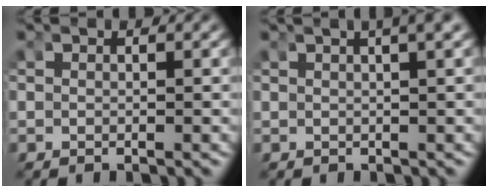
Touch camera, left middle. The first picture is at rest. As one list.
[{"total": 4.3, "force": [2.2, 0.8, 3.6], "torque": [-0.036, 0.020, 0.031]}]